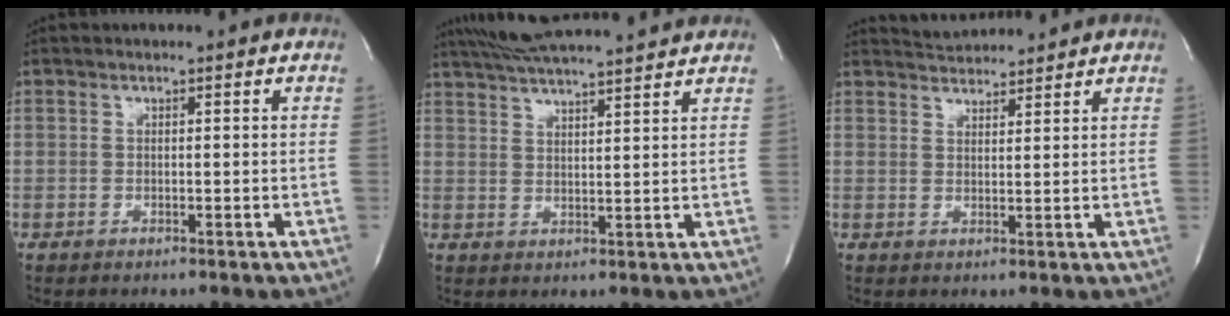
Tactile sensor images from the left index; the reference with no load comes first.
{"total": 13.8, "force": [12.5, 0.8, 6.0], "torque": [-0.112, 0.028, 0.187]}
{"total": 4.5, "force": [4.4, 0.3, 0.2], "torque": [-0.011, 0.020, 0.073]}